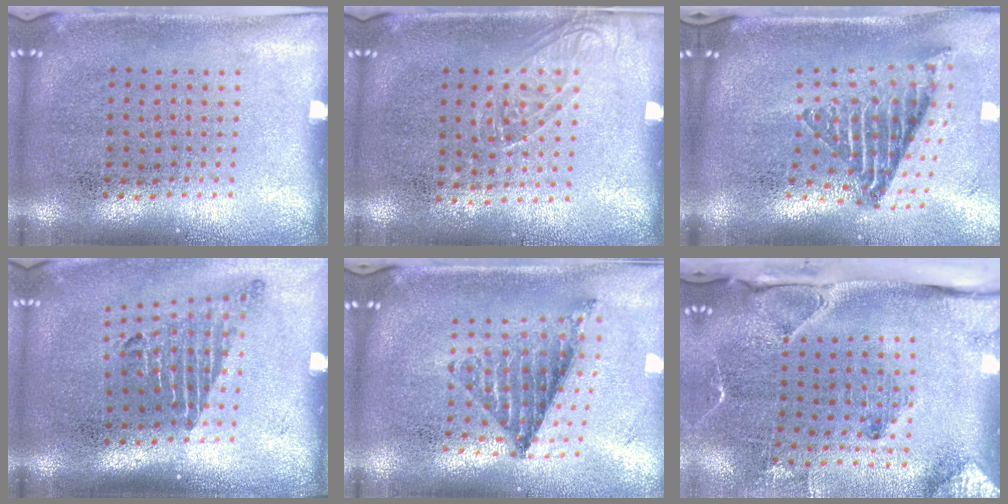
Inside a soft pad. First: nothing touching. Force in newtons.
{"total": 1.1, "press": 1.0, "slide": 0.6}
{"total": 2.6, "press": 1.6, "slide": 2.0}
{"total": 1.8, "press": 1.2, "slide": 1.3}
{"total": 1.0, "press": 1.0, "slide": 0.2}
{"total": 3.3, "press": 2.3, "slide": 2.3}